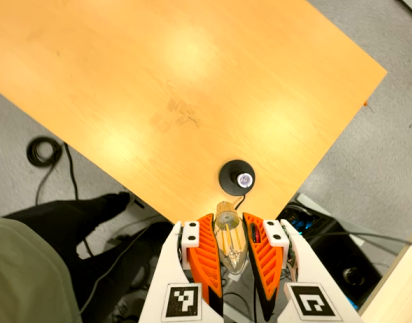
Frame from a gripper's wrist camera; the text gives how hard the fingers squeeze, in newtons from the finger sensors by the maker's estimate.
{"total": 21.1, "left": 23.1, "right": 19.1}